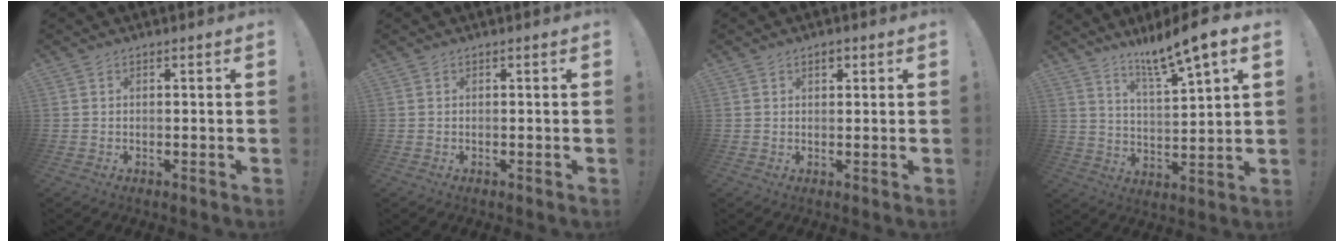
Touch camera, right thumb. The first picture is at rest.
{"total": 0.0}
{"total": 2.0, "force": [1.1, 1.2, 1.2], "torque": [-0.012, -0.002, 0.017]}
{"total": 11.1, "force": [8.7, 0.2, 7.0], "torque": [-0.121, -0.058, 0.140]}